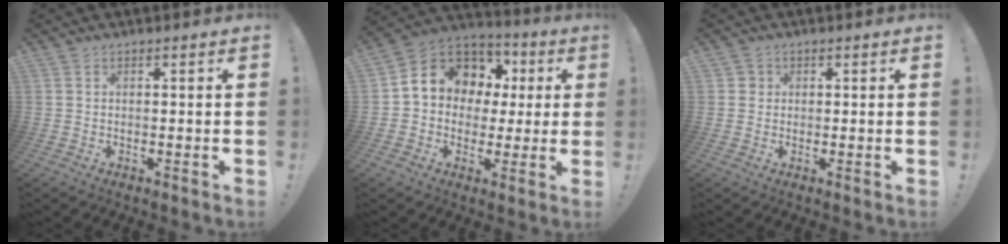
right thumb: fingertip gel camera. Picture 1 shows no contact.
{"total": 11.1, "force": [3.8, 9.3, 4.9], "torque": [-0.068, -0.024, 0.074]}
{"total": 2.1, "force": [0.2, 2.0, 0.5], "torque": [-0.010, 0.006, 0.005]}